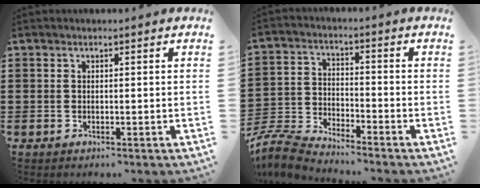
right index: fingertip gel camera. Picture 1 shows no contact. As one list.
[{"total": 6.4, "force": [-6.3, 0.1, 1.1], "torque": [-0.049, -0.006, -0.131]}]